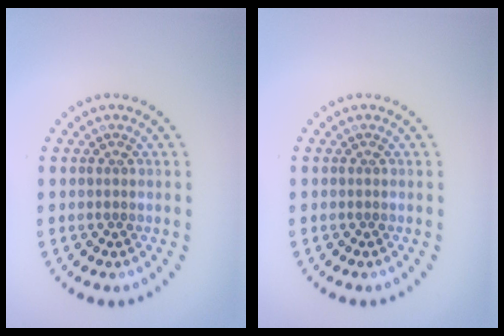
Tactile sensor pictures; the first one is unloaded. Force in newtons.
{"total": 0.0}